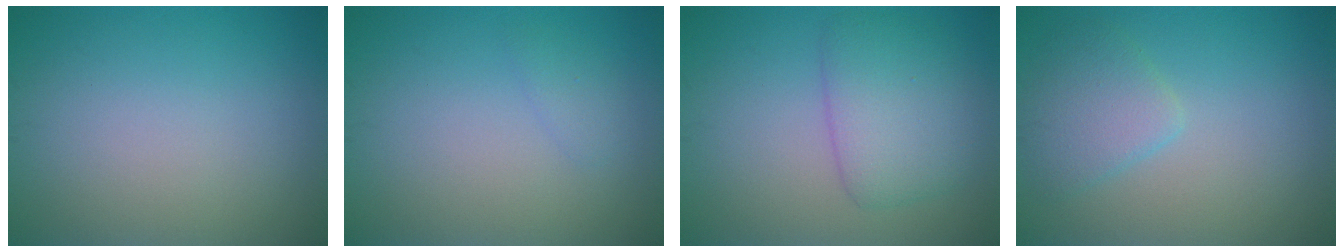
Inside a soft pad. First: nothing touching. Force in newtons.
{"total": 0.9, "press": 0.9, "slide": 0.1}
{"total": 4.5, "press": 4.5, "slide": 0.2}
{"total": 2.8, "press": 2.8, "slide": 0.2}